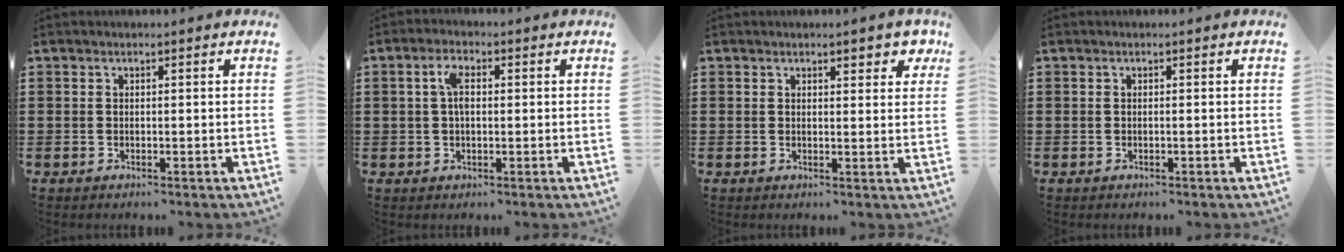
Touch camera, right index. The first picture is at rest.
{"total": 3.7, "force": [0.6, 1.7, 3.2], "torque": [-0.074, 0.007, 0.005]}
{"total": 2.3, "force": [1.8, 0.9, 1.2], "torque": [-0.011, 0.001, 0.028]}
{"total": 0.0}